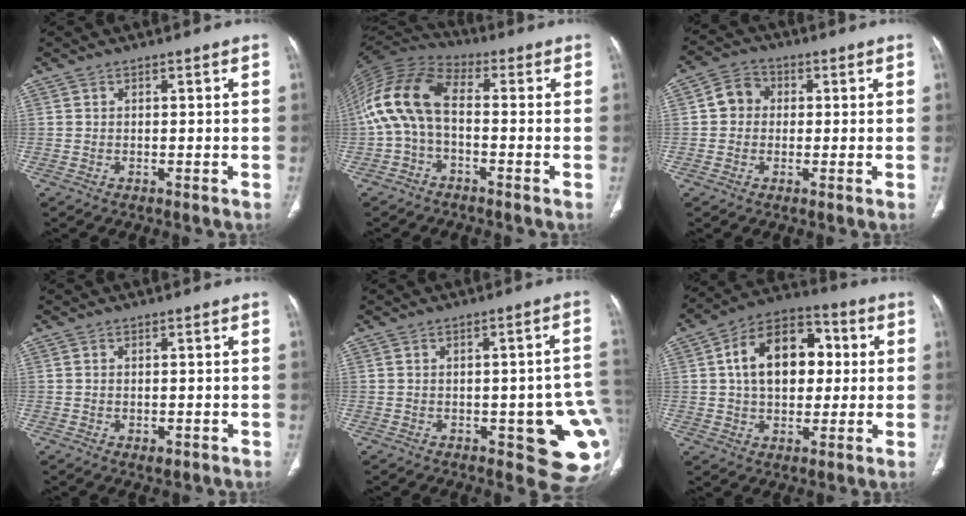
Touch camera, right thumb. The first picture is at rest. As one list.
[{"total": 12.7, "force": [-1.1, 6.7, 10.8], "torque": [-0.223, 0.037, -0.037]}, {"total": 5.5, "force": [0.4, 4.9, 2.4], "torque": [-0.025, 0.014, -0.004]}, {"total": 1.7, "force": [-0.4, 1.1, 1.2], "torque": [-0.016, -0.003, -0.002]}, {"total": 14.4, "force": [-2.5, 5.3, 13.1], "torque": [-0.122, 0.003, -0.015]}, {"total": 16.8, "force": [2.7, 11.2, 12.2], "torque": [-0.161, 0.022, 0.036]}]